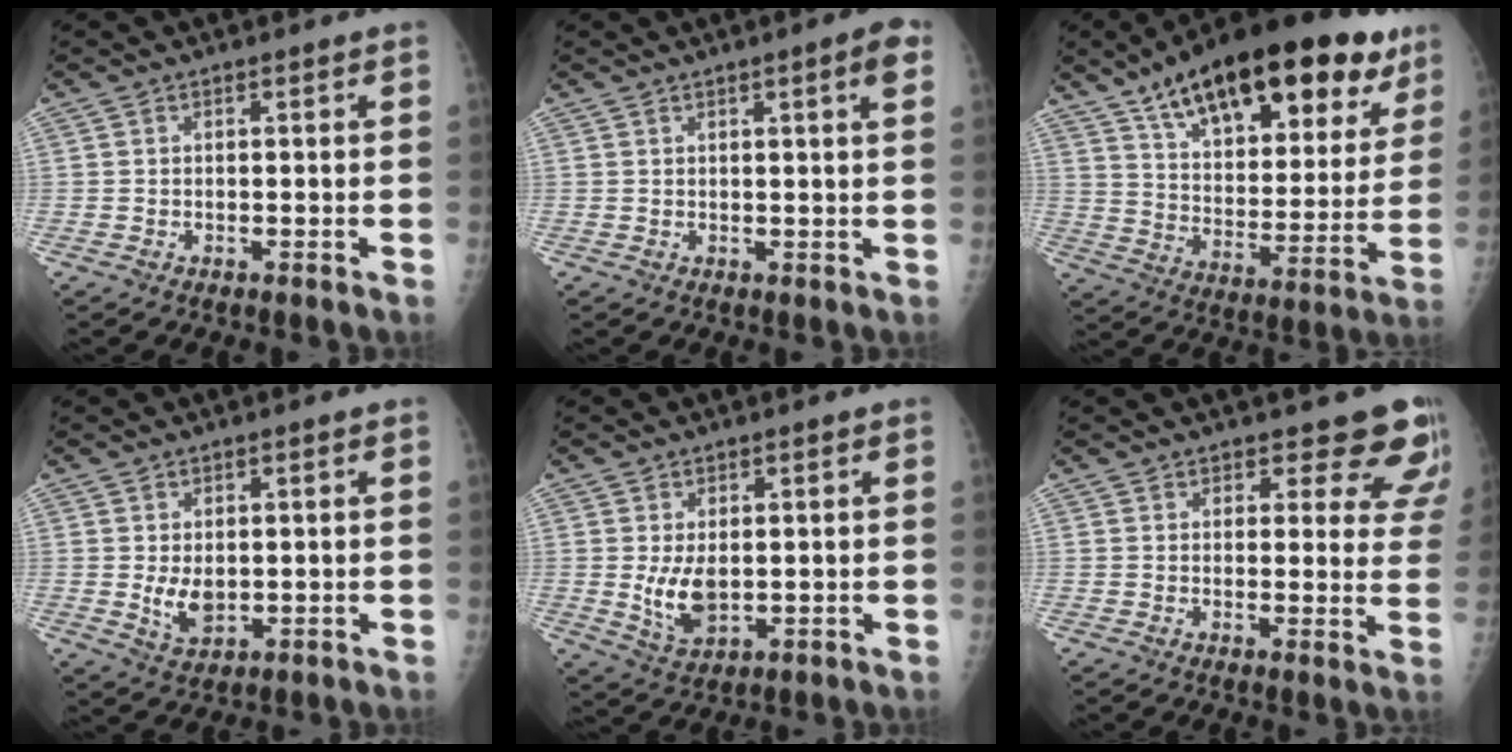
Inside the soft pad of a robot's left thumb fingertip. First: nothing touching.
{"total": 4.1, "force": [1.8, 0.3, 3.7], "torque": [-0.045, -0.004, 0.022]}
{"total": 29.5, "force": [18.4, 12.3, 19.6], "torque": [-0.271, -0.038, 0.281]}
{"total": 4.9, "force": [0.1, 3.3, 3.7], "torque": [-0.052, -0.012, 0.013]}
{"total": 6.3, "force": [0.1, 3.8, 5.1], "torque": [-0.084, -0.017, 0.015]}
{"total": 10.3, "force": [8.9, 4.3, 2.8], "torque": [0.024, -0.054, 0.078]}